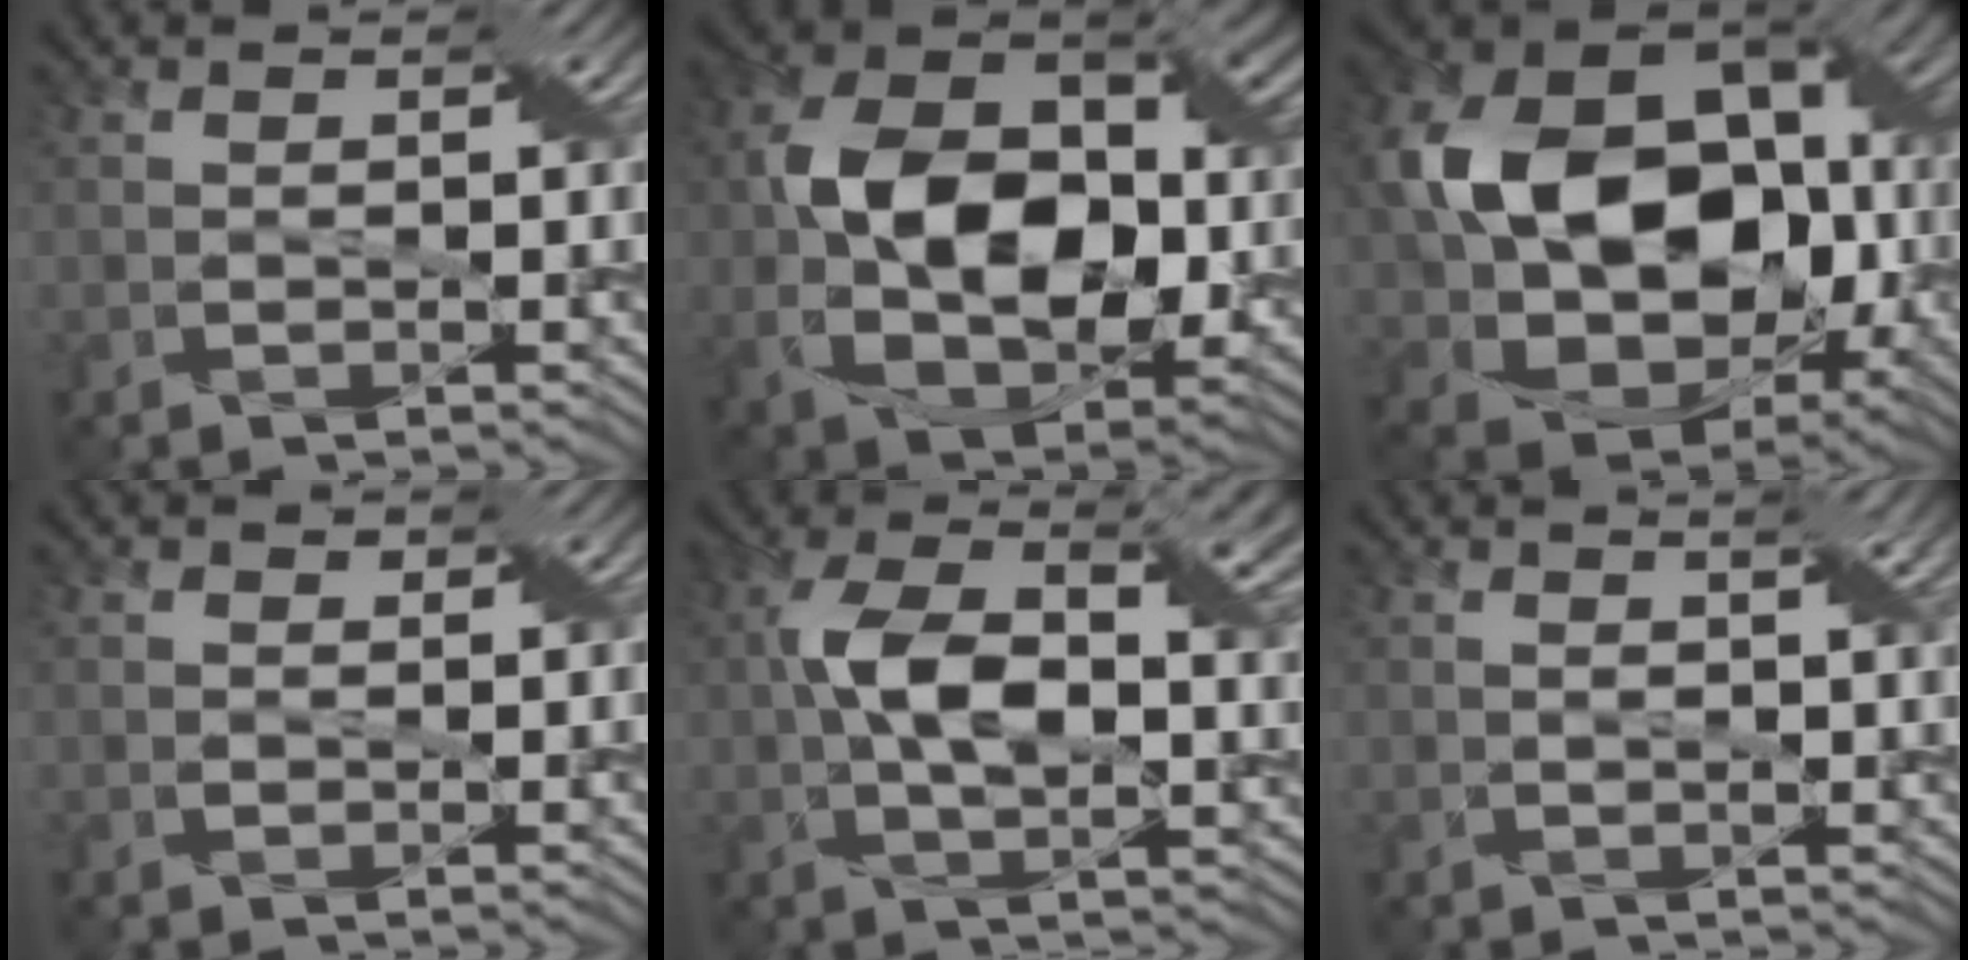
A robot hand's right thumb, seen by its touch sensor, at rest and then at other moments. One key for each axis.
{"total": 14.5, "fx": 0.4, "fy": 9.9, "fz": 10.7, "tx": -0.205, "ty": 0.003, "tz": 0.009}
{"total": 18.3, "fx": 0.0, "fy": 13.8, "fz": 12.0, "tx": -0.232, "ty": -0.014, "tz": 0.012}
{"total": 0.9, "fx": 0.3, "fy": 0.8, "fz": 0.1, "tx": -0.008, "ty": 0.000, "tz": 0.006}
{"total": 12.4, "fx": 1.4, "fy": 6.1, "fz": 10.7, "tx": -0.201, "ty": 0.011, "tz": 0.021}
{"total": 2.9, "fx": 1.3, "fy": 0.5, "fz": 2.5, "tx": -0.042, "ty": -0.001, "tz": 0.022}